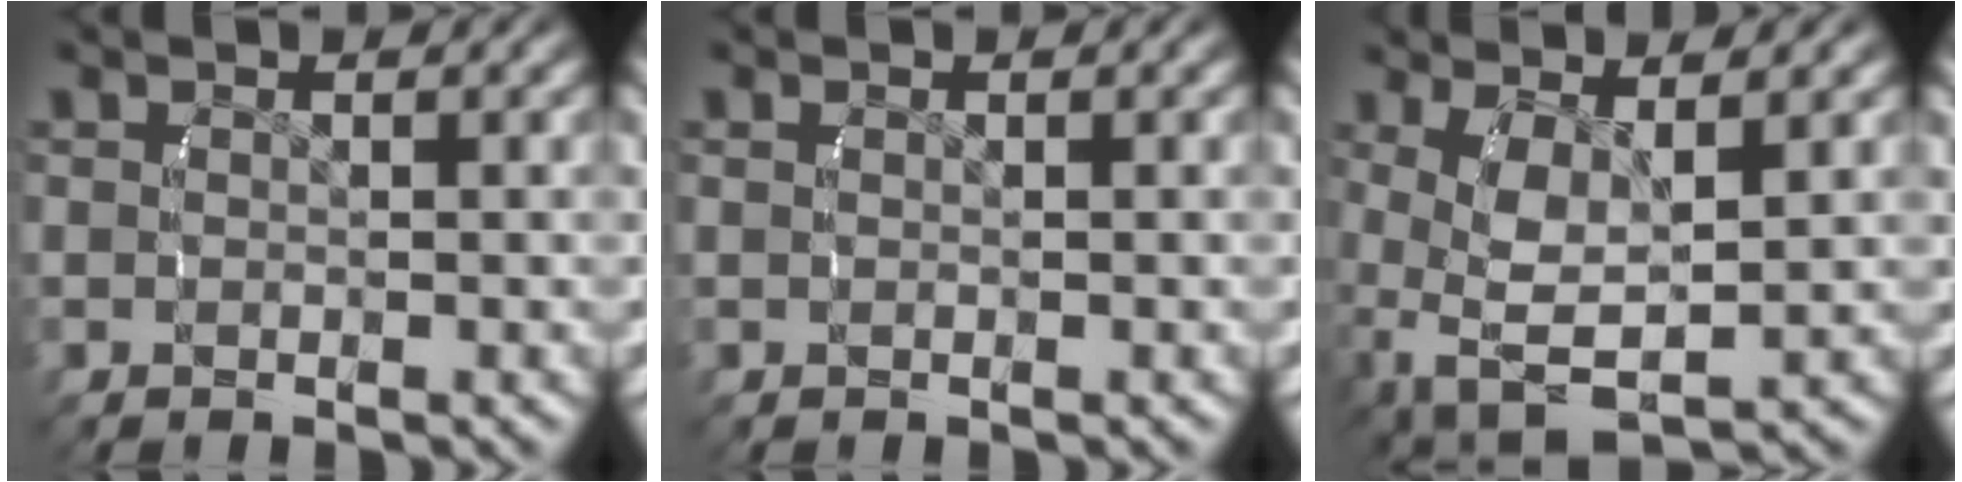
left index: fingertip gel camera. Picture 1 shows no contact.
{"total": 0.0}
{"total": 5.8, "force": [-1.0, 3.6, 4.4], "torque": [-0.121, -0.040, 0.009]}